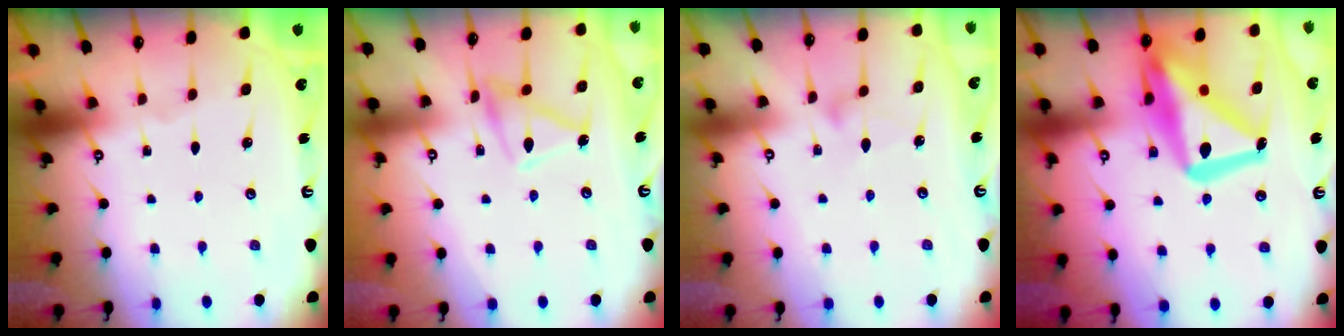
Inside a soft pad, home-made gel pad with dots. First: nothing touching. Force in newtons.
{"total": 12.7, "press": 12.6, "slide": 0.8}
{"total": 7.6, "press": 7.6, "slide": 0.4}
{"total": 21.7, "press": 21.6, "slide": 2.0}